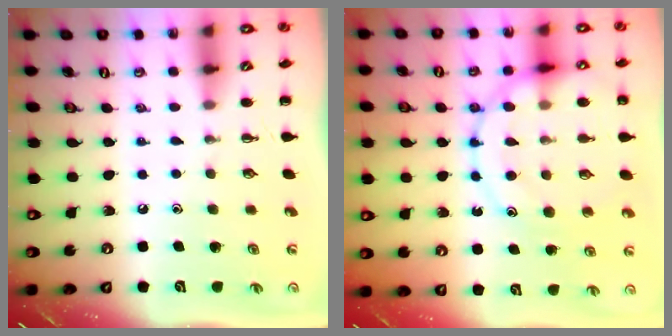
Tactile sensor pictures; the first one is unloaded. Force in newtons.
{"total": 19.5, "press": 19.3, "slide": 2.5}